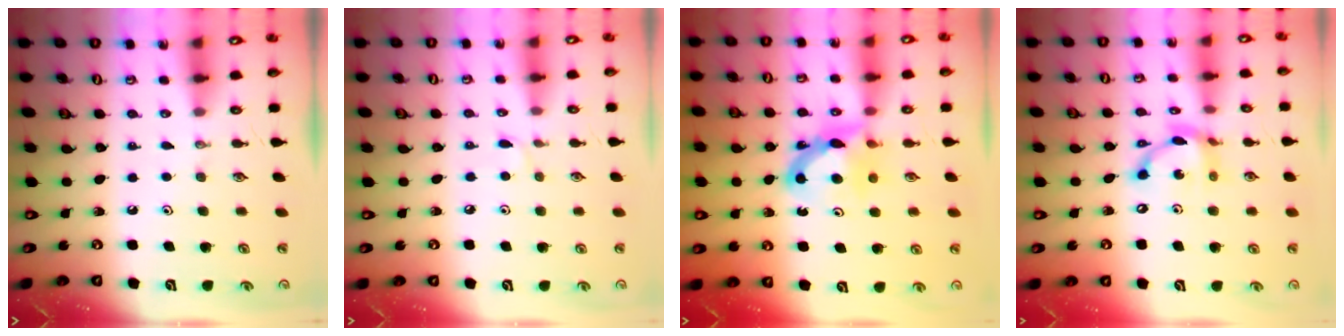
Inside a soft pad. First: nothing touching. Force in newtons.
{"total": 3.4, "press": 3.4, "slide": 0.5}
{"total": 7.4, "press": 7.3, "slide": 0.5}
{"total": 11.3, "press": 11.3, "slide": 0.8}